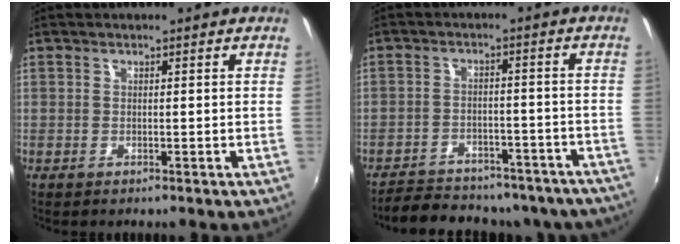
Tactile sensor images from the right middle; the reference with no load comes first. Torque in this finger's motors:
{"motor_torque": [0.62, -1.52, 0.46, 0.08]}